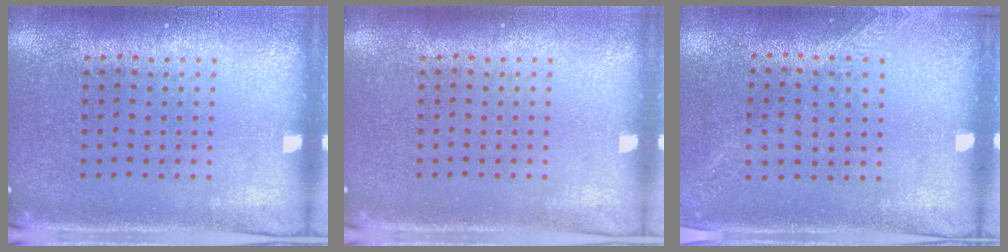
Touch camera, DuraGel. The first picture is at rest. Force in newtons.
{"total": 0.0}
{"total": 1.4, "press": 1.0, "slide": 0.9}